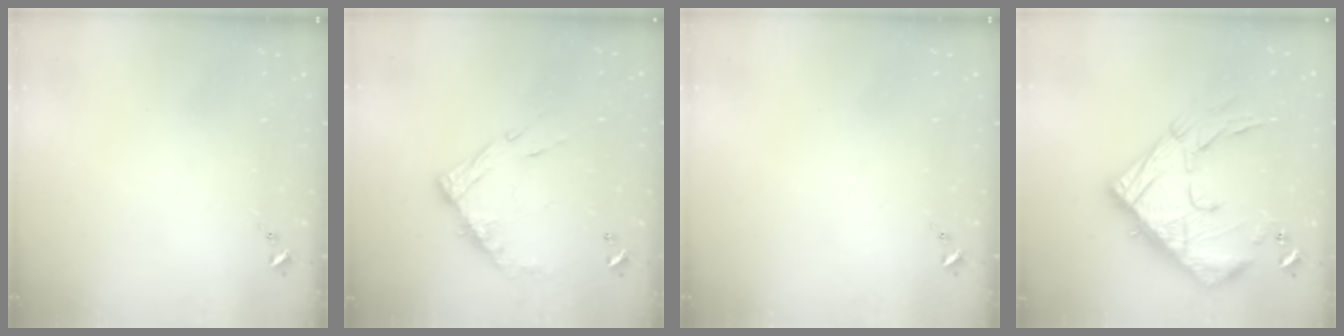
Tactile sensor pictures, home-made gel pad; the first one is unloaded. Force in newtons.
{"total": 13.3, "press": 13.3, "slide": 1.1}
{"total": 0.0}
{"total": 24.5, "press": 24.4, "slide": 2.2}